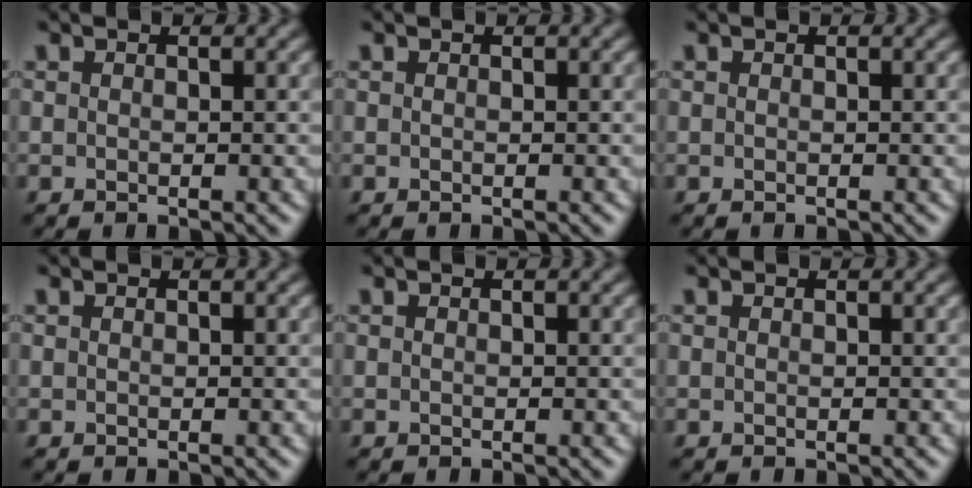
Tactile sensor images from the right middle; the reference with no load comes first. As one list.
[{"total": 0.0}, {"total": 0.0}, {"total": 0.0}, {"total": 0.0}, {"total": 0.0}]